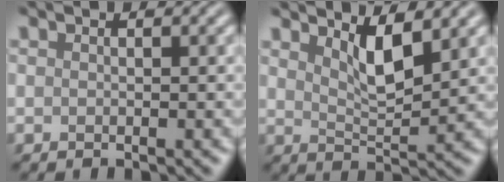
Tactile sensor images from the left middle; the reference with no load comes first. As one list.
[{"total": 3.3, "force": [2.0, 0.7, 2.4], "torque": [-0.046, -0.007, 0.039]}]